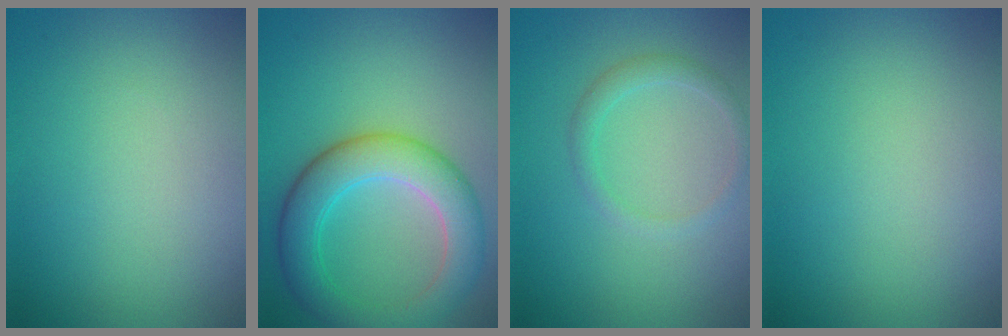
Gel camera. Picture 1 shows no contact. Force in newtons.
{"total": 6.2, "press": 6.1, "slide": 0.1}
{"total": 1.5, "press": 1.5, "slide": 0.1}
{"total": 0.0}